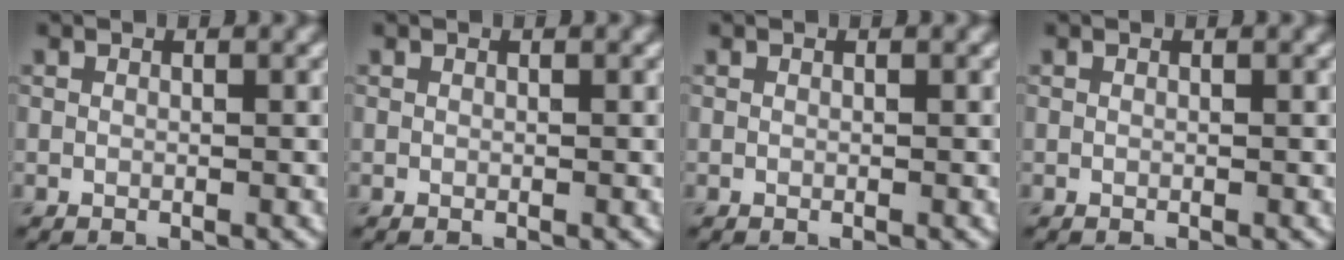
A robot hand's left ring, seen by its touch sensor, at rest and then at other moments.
{"total": 0.0}
{"total": 0.0}
{"total": 0.0}